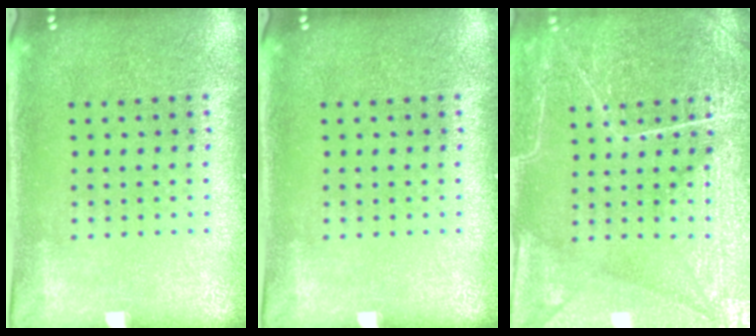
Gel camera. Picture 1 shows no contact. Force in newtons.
{"total": 0.0}
{"total": 6.2, "press": 6.2, "slide": 0.7}